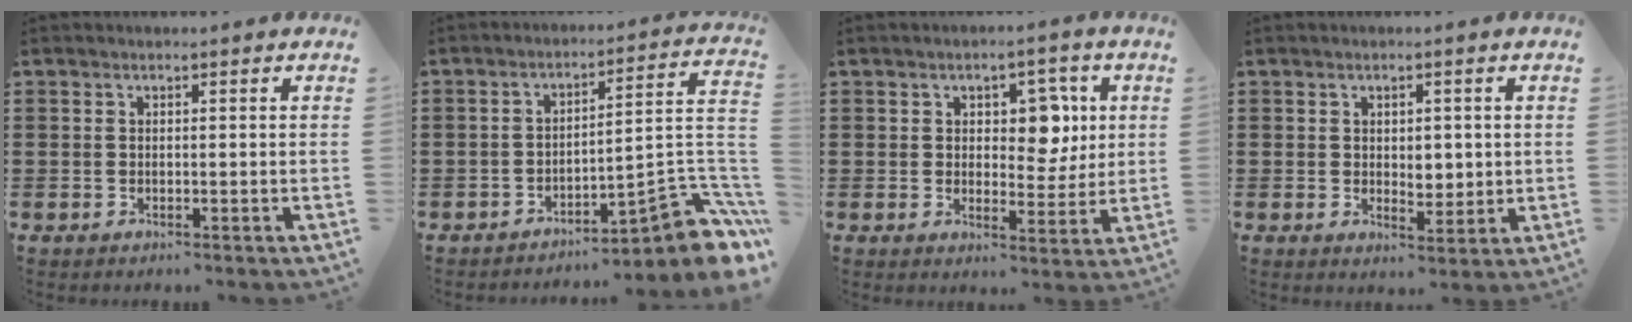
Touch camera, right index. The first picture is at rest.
{"total": 6.5, "force": [-4.5, 1.9, 4.3], "torque": [-0.051, -0.016, -0.087]}
{"total": 6.1, "force": [1.9, 4.0, 4.2], "torque": [-0.065, 0.001, 0.024]}
{"total": 3.3, "force": [0.6, 2.4, 2.2], "torque": [-0.025, 0.001, 0.005]}